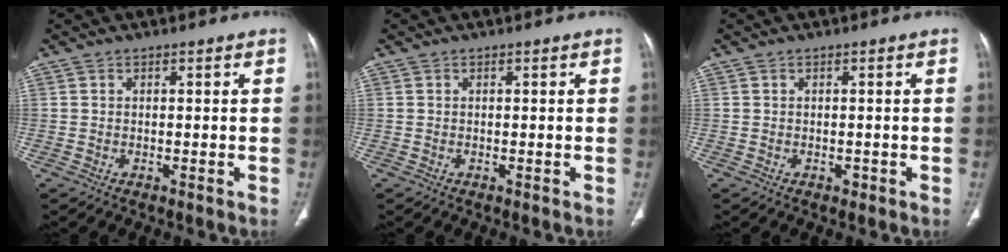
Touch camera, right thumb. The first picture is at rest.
{"total": 0.0}
{"total": 0.6, "force": [-0.3, 0.5, 0.3], "torque": [0.002, 0.002, -0.005]}